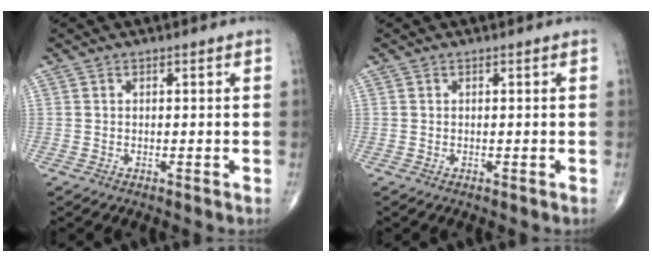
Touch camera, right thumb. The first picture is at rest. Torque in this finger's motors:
{"motor_torque": [-0.08, 0.01, 0.03, -0.01, 0.00]}